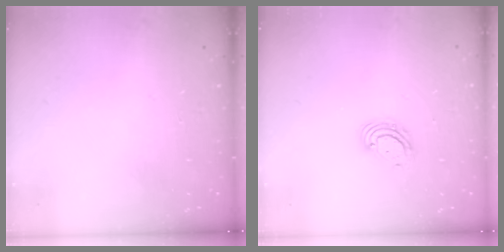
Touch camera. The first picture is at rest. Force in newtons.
{"total": 5.7, "press": 5.6, "slide": 0.8}